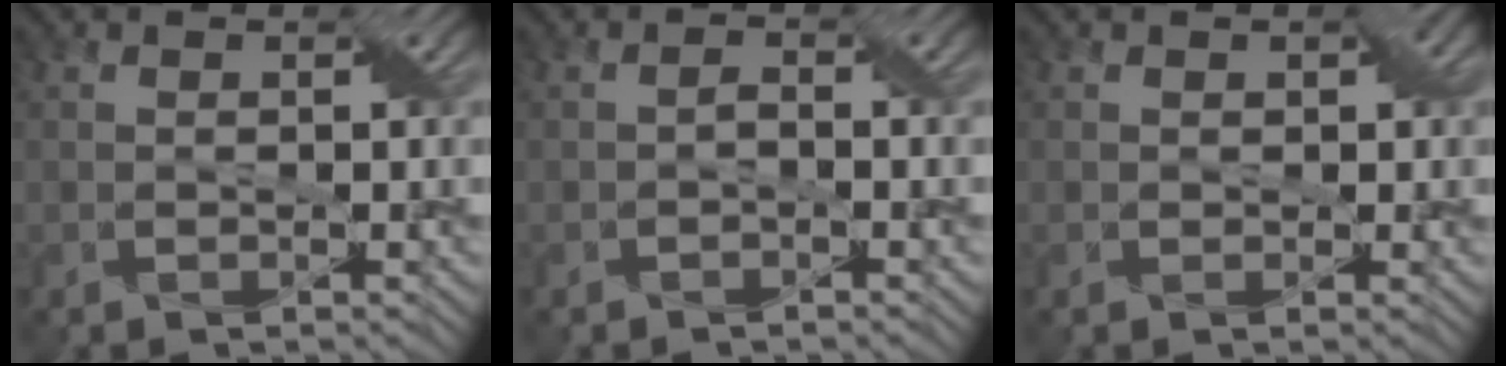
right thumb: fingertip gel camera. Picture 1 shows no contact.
{"total": 0.8, "force": [-0.7, 0.0, 0.4], "torque": [-0.012, 0.009, -0.016]}
{"total": 1.6, "force": [0.3, 1.2, 0.9], "torque": [-0.006, 0.003, 0.004]}